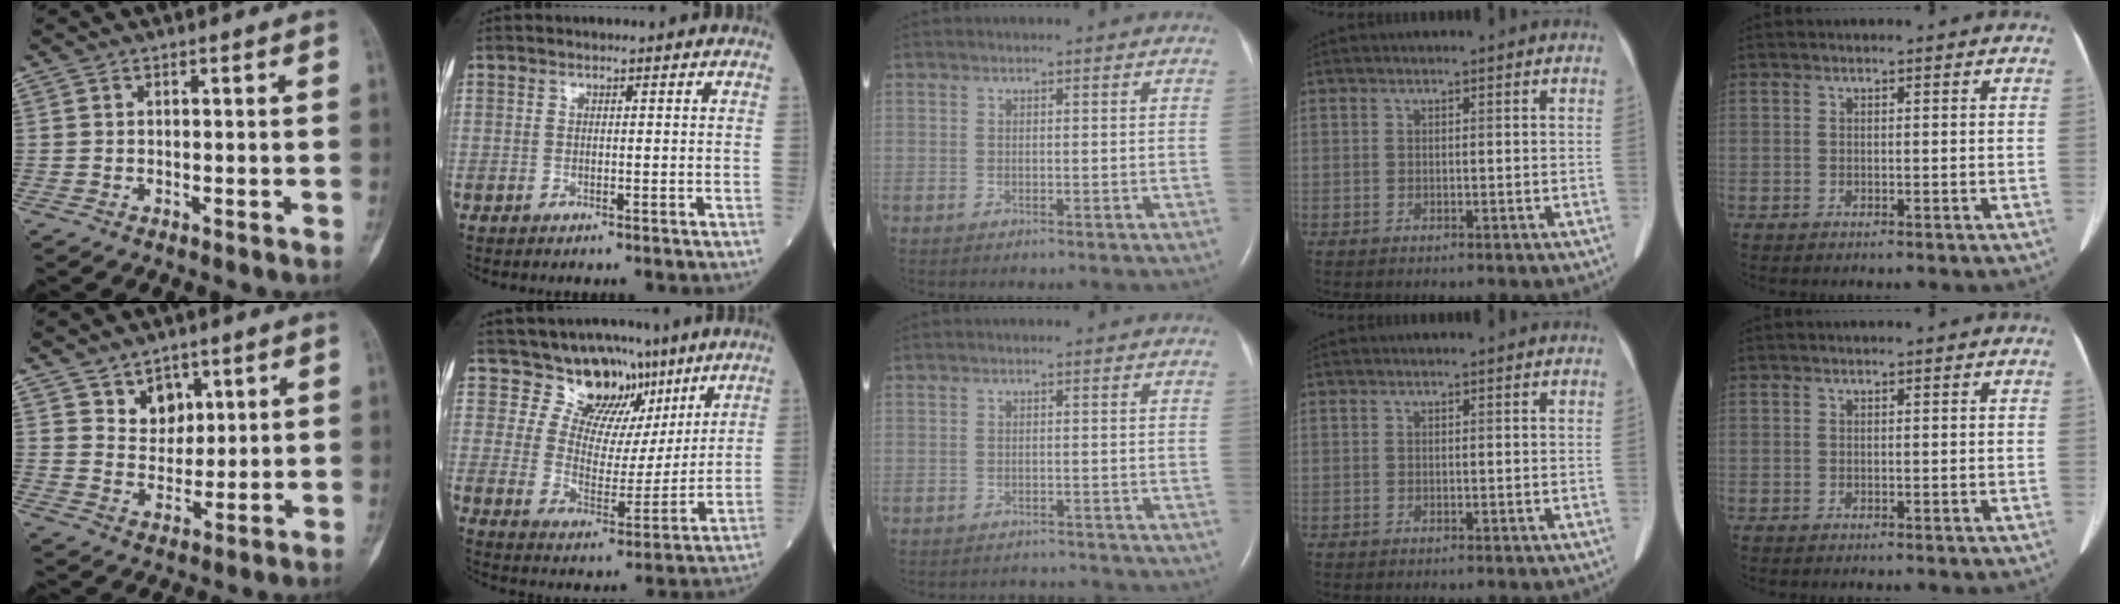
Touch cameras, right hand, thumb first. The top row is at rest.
{"thumb": {"total": 6.2, "force": [3.5, 4.7, 2.0], "torque": [-0.001, -0.024, 0.066]}, "index": {"total": 9.9, "force": [7.2, 5.8, 3.5], "torque": [-0.048, -0.001, 0.124]}, "middle": {"total": 4.0, "force": [-3.9, 0.4, -0.6], "torque": [0.007, -0.001, -0.053]}}